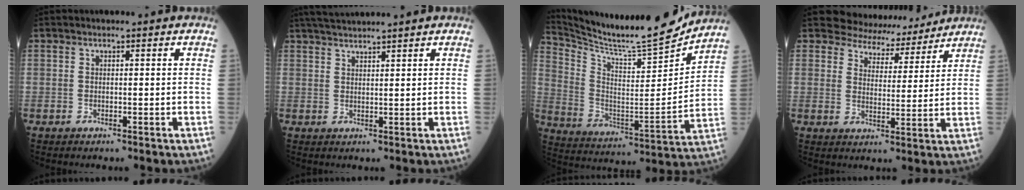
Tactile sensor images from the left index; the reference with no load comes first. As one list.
[{"total": 6.6, "force": [5.9, -0.8, 2.7], "torque": [-0.049, 0.028, 0.102]}, {"total": 19.2, "force": [18.2, 0.1, 6.3], "torque": [-0.136, -0.054, 0.293]}, {"total": 8.8, "force": [8.3, 2.8, 0.4], "torque": [-0.005, 0.003, 0.110]}]